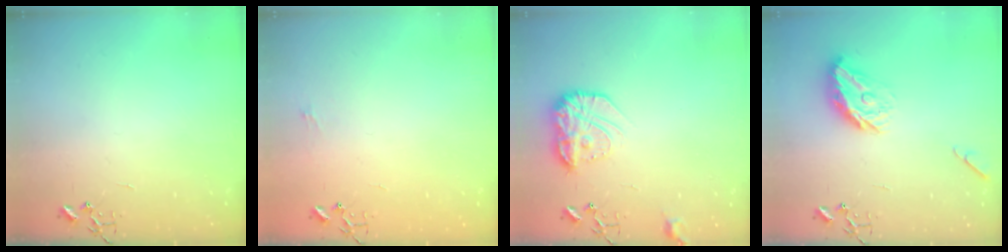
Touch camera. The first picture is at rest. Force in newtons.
{"total": 5.0, "press": 5.0, "slide": 0.7}
{"total": 15.1, "press": 15.0, "slide": 1.0}
{"total": 13.5, "press": 13.4, "slide": 0.7}